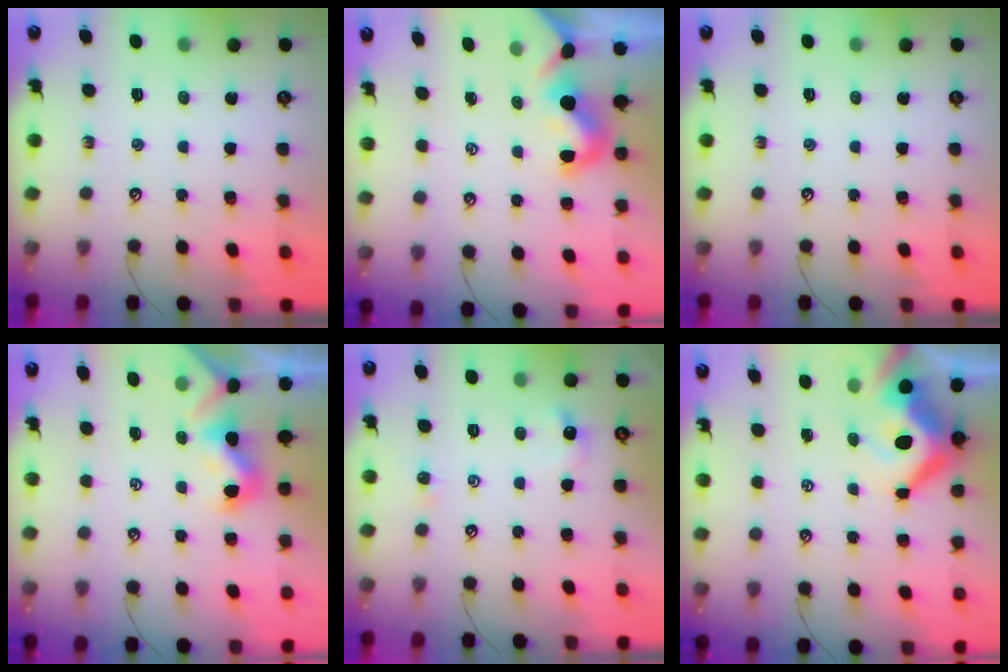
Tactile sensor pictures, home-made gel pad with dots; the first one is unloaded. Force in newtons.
{"total": 1.7, "press": 1.6, "slide": 0.5}
{"total": 0.0}
{"total": 0.8, "press": 0.5, "slide": 0.6}
{"total": 1.3, "press": 1.2, "slide": 0.5}
{"total": 11.7, "press": 11.5, "slide": 2.1}